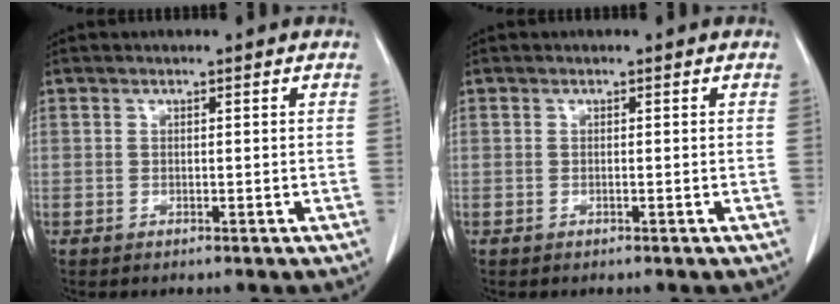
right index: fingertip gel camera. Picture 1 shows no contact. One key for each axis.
{"total": 0.0}